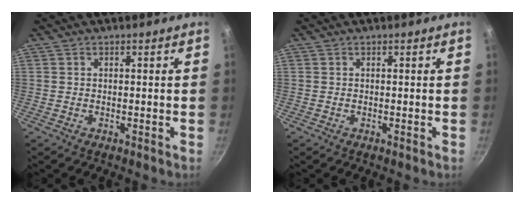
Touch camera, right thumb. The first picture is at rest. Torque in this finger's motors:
{"motor_torque": [0.00, 0.00, 0.00, 0.00, 0.00]}